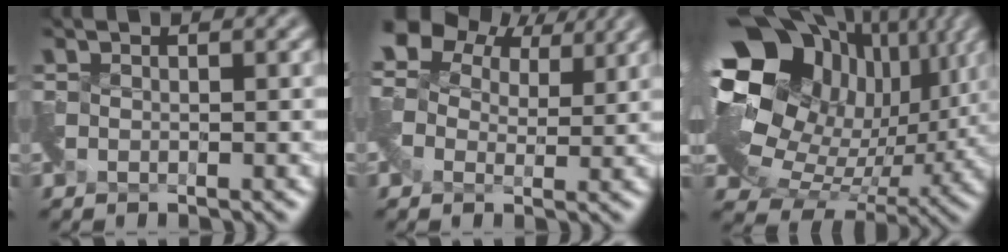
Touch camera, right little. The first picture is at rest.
{"total": 6.5, "force": [2.9, 4.4, 3.9], "torque": [-0.090, 0.019, 0.043]}
{"total": 17.7, "force": [5.6, 12.2, 11.6], "torque": [-0.218, 0.005, 0.126]}